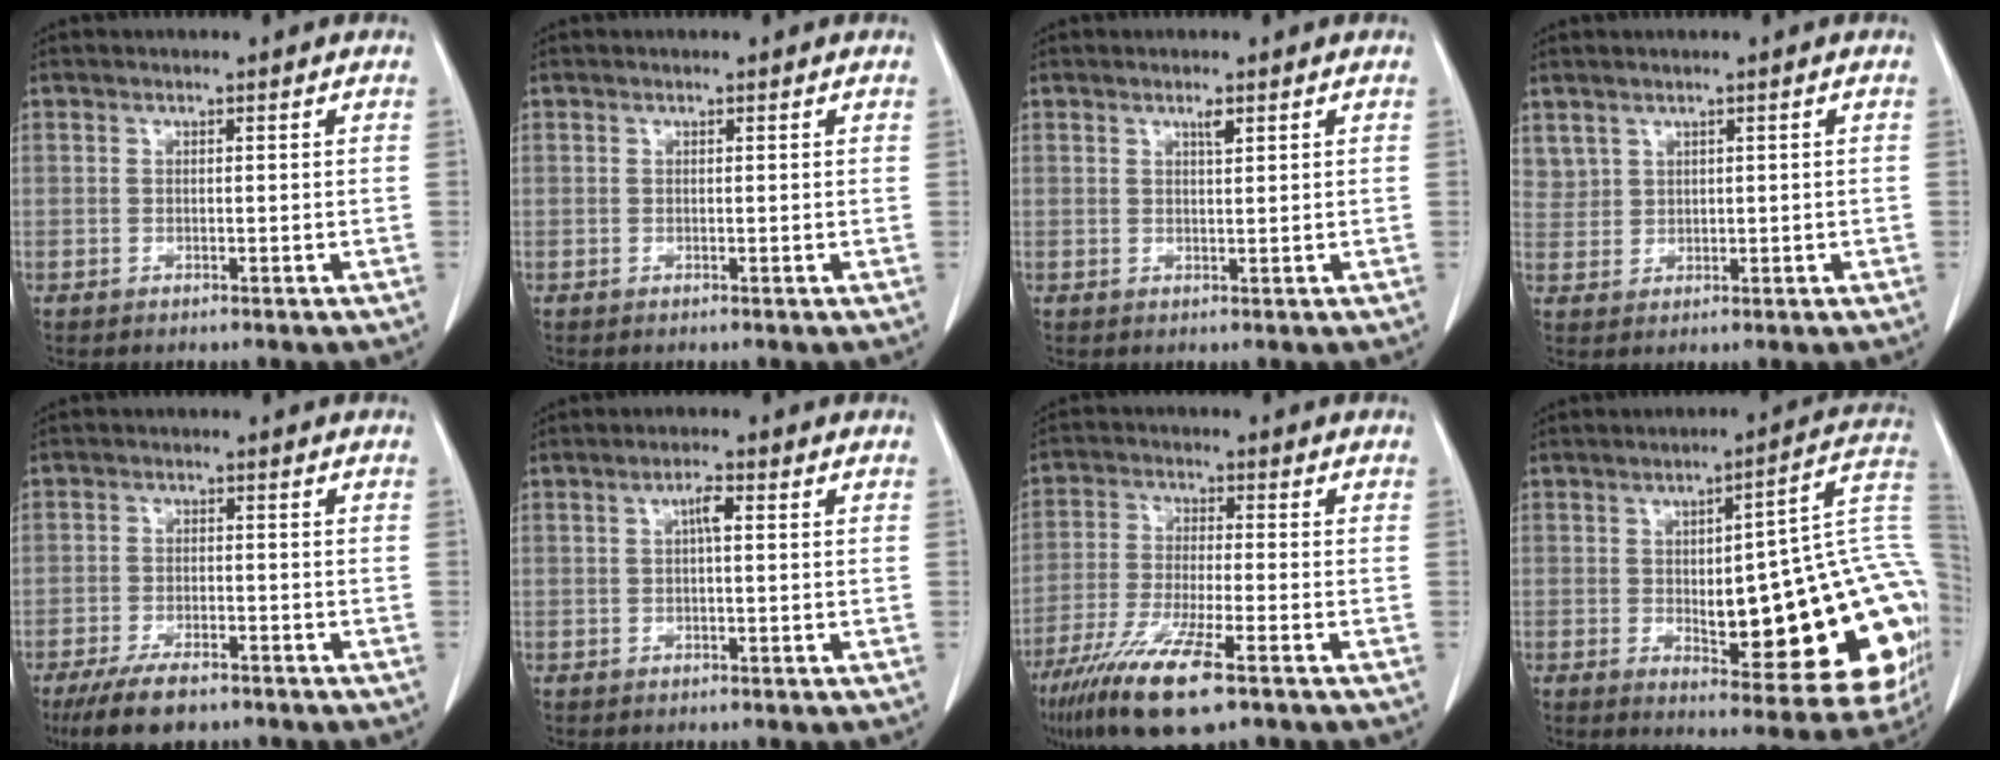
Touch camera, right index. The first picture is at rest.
{"total": 0.0}
{"total": 1.3, "force": [0.8, 0.1, 1.0], "torque": [-0.021, -0.003, 0.015]}
{"total": 2.8, "force": [1.8, 2.1, 0.5], "torque": [-0.007, 0.008, 0.045]}
{"total": 7.6, "force": [-5.7, 2.6, 4.3], "torque": [-0.077, -0.011, -0.097]}
{"total": 2.2, "force": [0.4, 0.4, 2.1], "torque": [-0.041, 0.004, 0.006]}
{"total": 12.3, "force": [-7.5, 1.3, 9.7], "torque": [-0.187, -0.033, -0.133]}
{"total": 25.5, "force": [-2.5, 5.9, 24.7], "torque": [-0.226, 0.021, -0.018]}